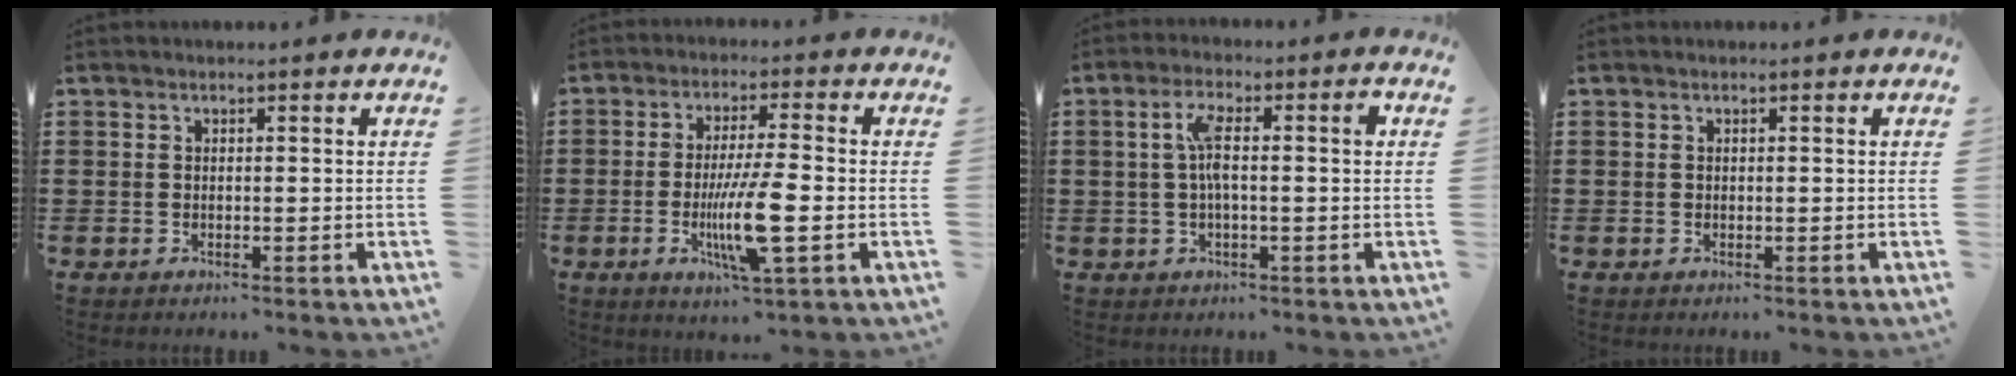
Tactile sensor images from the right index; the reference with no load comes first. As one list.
[{"total": 9.7, "force": [-2.3, 1.3, 9.4], "torque": [-0.180, -0.015, -0.043]}, {"total": 5.7, "force": [0.3, 1.1, 5.6], "torque": [-0.112, 0.006, -0.003]}, {"total": 0.0}]